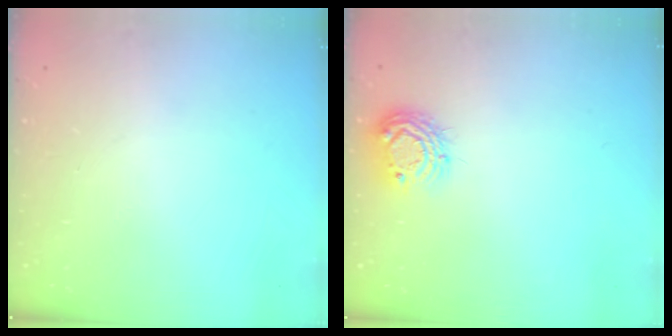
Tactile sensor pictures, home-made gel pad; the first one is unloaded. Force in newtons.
{"total": 8.6, "press": 8.6, "slide": 0.7}